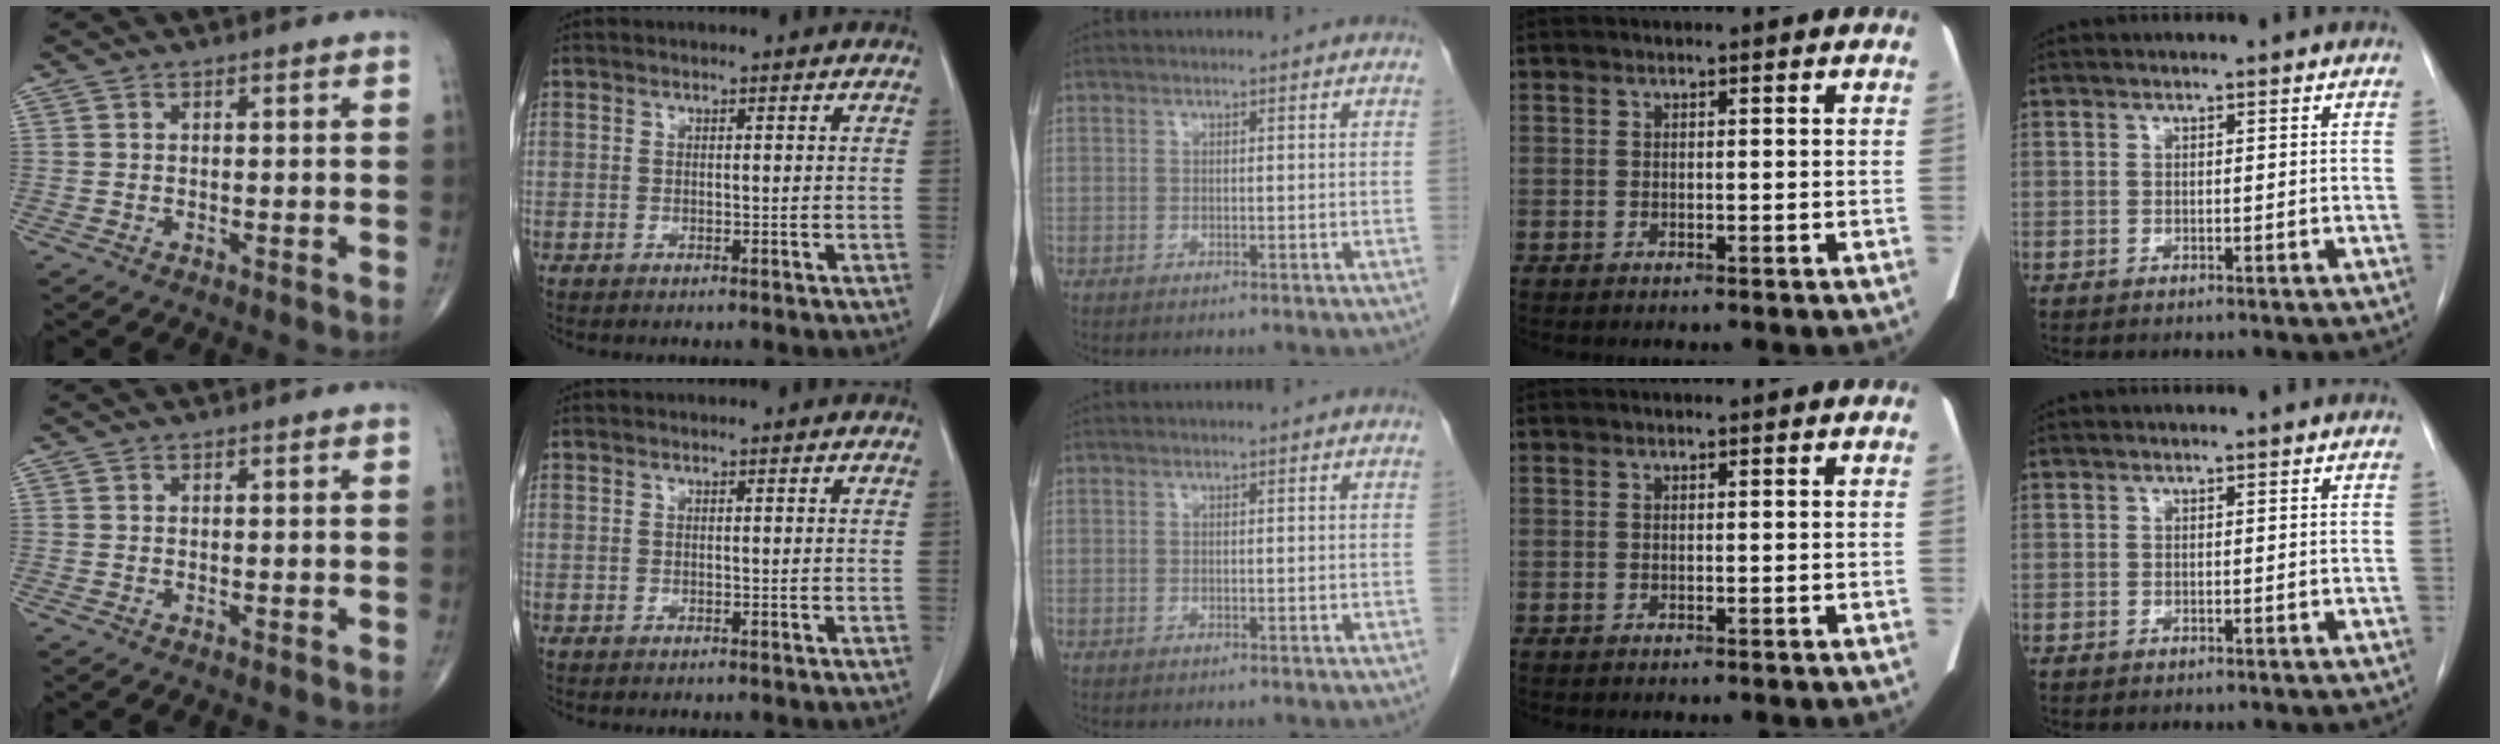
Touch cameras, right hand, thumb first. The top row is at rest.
{}